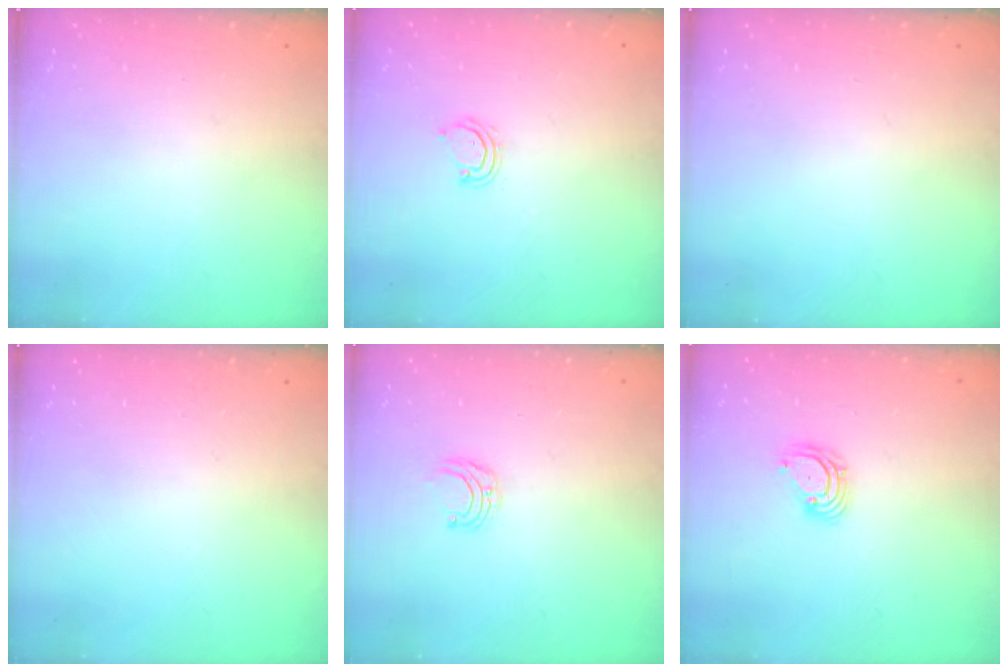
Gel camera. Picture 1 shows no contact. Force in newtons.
{"total": 4.9, "press": 4.9, "slide": 0.3}
{"total": 0.0}
{"total": 0.0}
{"total": 4.9, "press": 4.8, "slide": 0.5}
{"total": 3.9, "press": 3.9, "slide": 0.2}